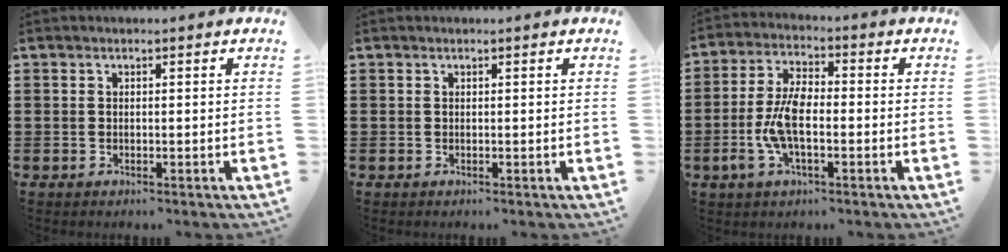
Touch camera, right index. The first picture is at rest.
{"total": 0.0}
{"total": 7.8, "force": [-1.8, 3.1, 6.9], "torque": [-0.166, -0.012, -0.040]}